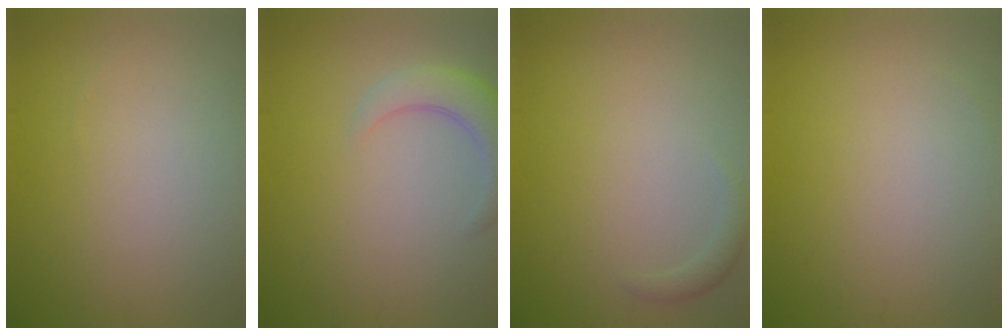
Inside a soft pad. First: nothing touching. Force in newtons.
{"total": 3.6, "press": 3.6, "slide": 0.3}
{"total": 1.1, "press": 1.1, "slide": 0.0}
{"total": 0.0}